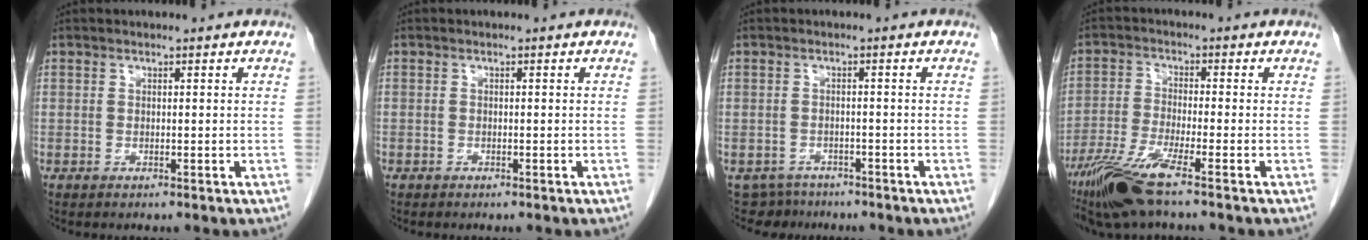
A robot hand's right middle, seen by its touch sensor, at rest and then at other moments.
{"total": 0.0}
{"total": 4.2, "force": [-3.6, 2.1, -0.8], "torque": [0.017, 0.005, -0.058]}
{"total": 8.3, "force": [-5.6, -0.2, 6.1], "torque": [-0.127, -0.025, -0.110]}